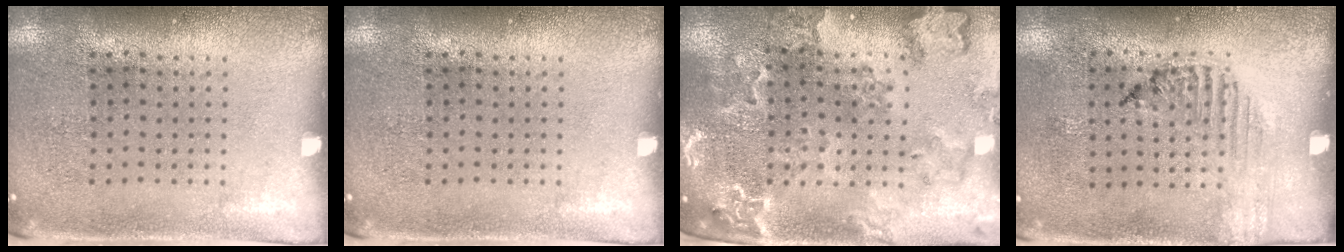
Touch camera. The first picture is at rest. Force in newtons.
{"total": 0.0}
{"total": 1.8, "press": 1.8, "slide": 0.3}
{"total": 1.2, "press": 1.1, "slide": 0.2}